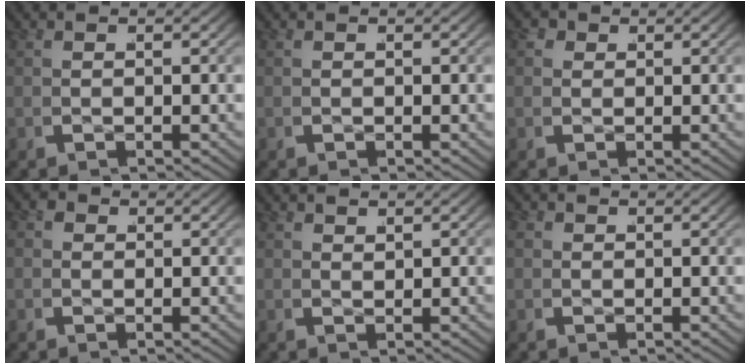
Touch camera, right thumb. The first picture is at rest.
{"total": 0.0}
{"total": 1.6, "force": [0.6, 1.4, 0.4], "torque": [-0.014, -0.003, 0.010]}
{"total": 1.4, "force": [0.2, 1.3, 0.5], "torque": [-0.014, -0.002, 0.000]}
{"total": 1.0, "force": [0.8, -0.6, -0.4], "torque": [0.012, 0.003, 0.017]}
{"total": 0.7, "force": [0.0, 0.7, 0.1], "torque": [-0.006, -0.003, 0.001]}